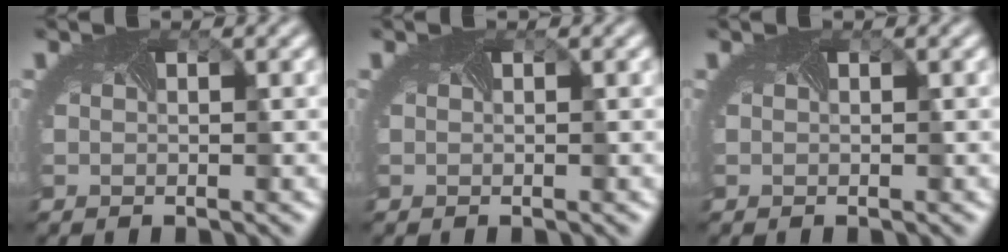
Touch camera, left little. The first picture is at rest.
{"total": 0.0}
{"total": 0.0}